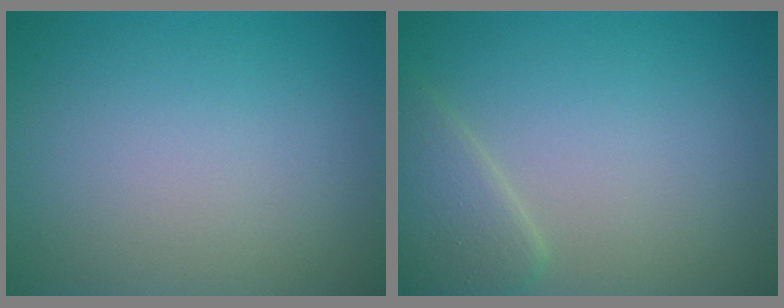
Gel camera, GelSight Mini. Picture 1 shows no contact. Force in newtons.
{"total": 2.7, "press": 2.6, "slide": 0.2}